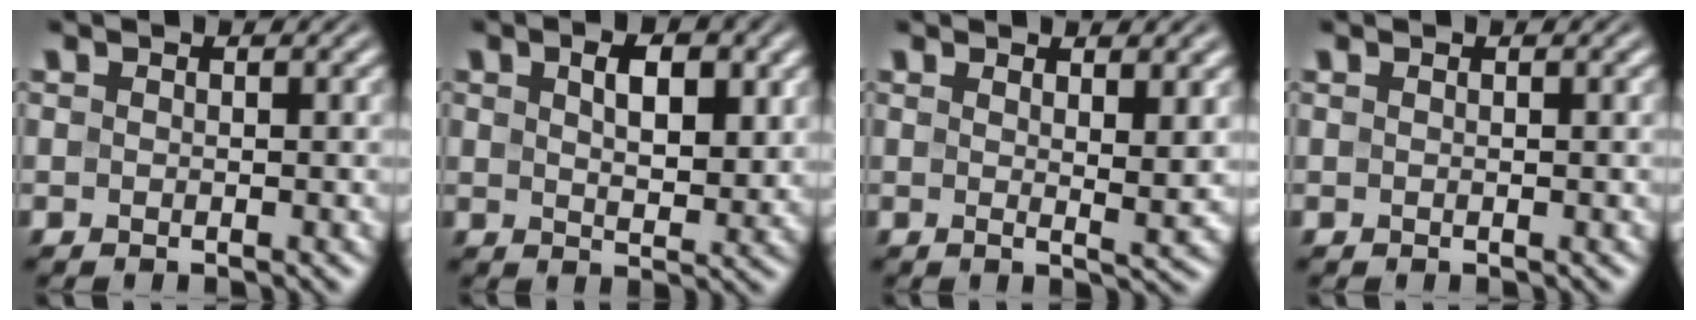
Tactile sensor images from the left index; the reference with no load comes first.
{"total": 4.3, "force": [1.5, 2.2, 3.3], "torque": [-0.057, -0.002, 0.028]}
{"total": 3.6, "force": [1.3, 0.8, 3.3], "torque": [-0.043, -0.009, 0.020]}
{"total": 0.6, "force": [0.2, 0.2, 0.5], "torque": [-0.007, 0.003, -0.002]}